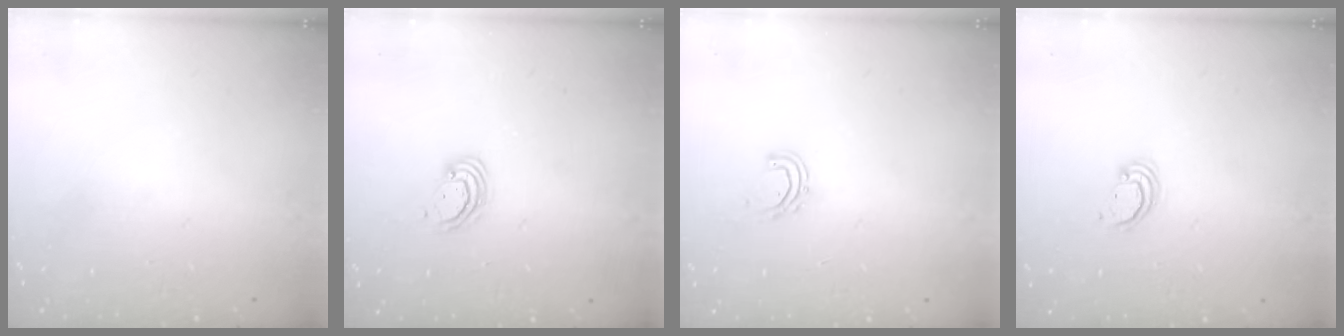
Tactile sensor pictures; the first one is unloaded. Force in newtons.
{"total": 3.0, "press": 2.9, "slide": 0.3}
{"total": 5.0, "press": 4.8, "slide": 1.0}
{"total": 2.1, "press": 2.1, "slide": 0.1}